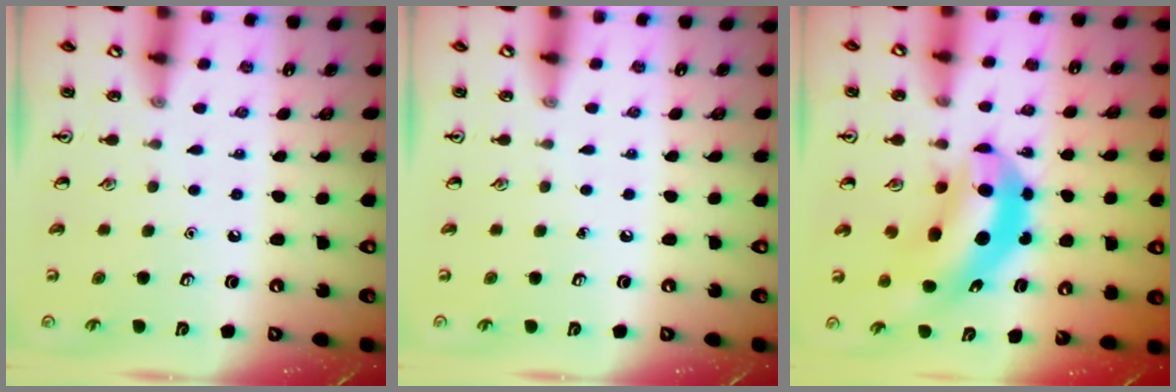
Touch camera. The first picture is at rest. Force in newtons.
{"total": 0.0}
{"total": 7.5, "press": 7.2, "slide": 2.1}